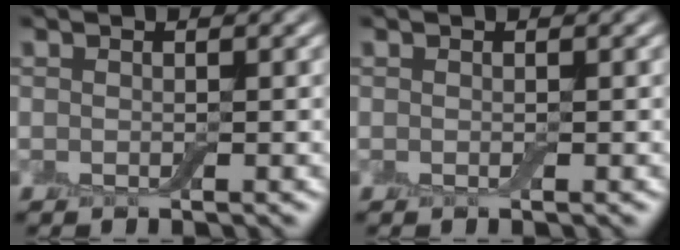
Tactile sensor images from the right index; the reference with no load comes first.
{"total": 0.0}